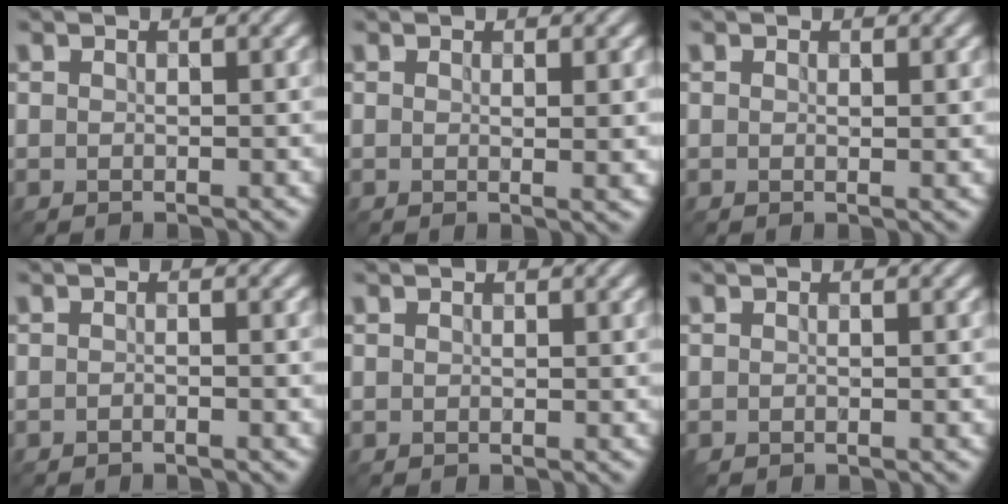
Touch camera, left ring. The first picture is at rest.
{"total": 3.0, "force": [0.3, 0.8, 2.9], "torque": [-0.031, -0.001, 0.003]}
{"total": 1.1, "force": [0.2, 0.2, 1.1], "torque": [-0.012, -0.001, 0.002]}
{"total": 1.2, "force": [-0.8, 0.2, 0.9], "torque": [-0.015, -0.003, -0.021]}
{"total": 0.0}
{"total": 1.0, "force": [-0.3, 0.3, 0.9], "torque": [-0.007, -0.004, -0.005]}